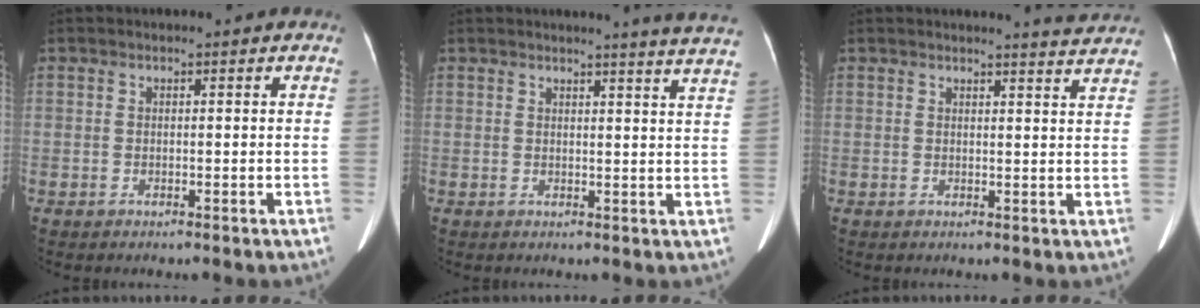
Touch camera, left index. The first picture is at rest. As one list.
[{"total": 9.2, "force": [8.5, -1.4, 3.1], "torque": [-0.033, -0.045, 0.073]}, {"total": 4.2, "force": [4.1, -0.7, 0.6], "torque": [-0.016, -0.014, 0.035]}]